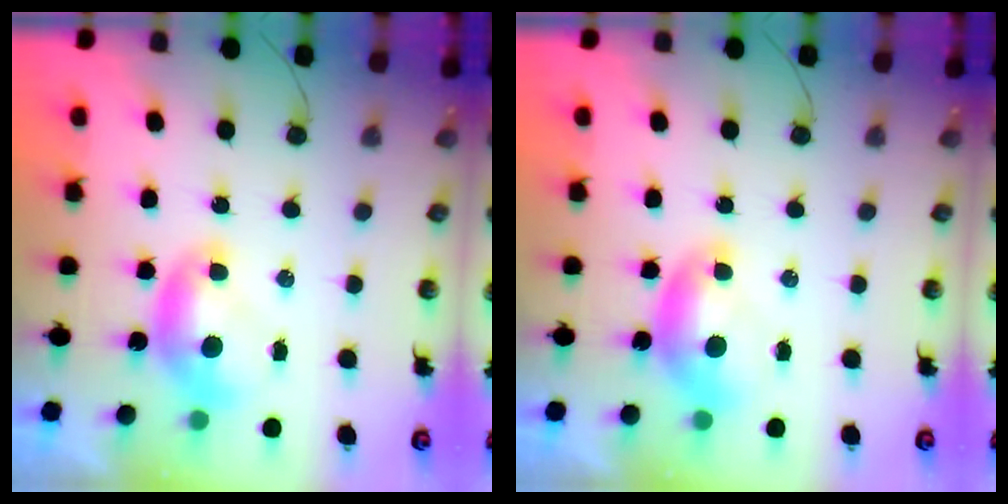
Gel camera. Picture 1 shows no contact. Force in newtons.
{"total": 0.0}